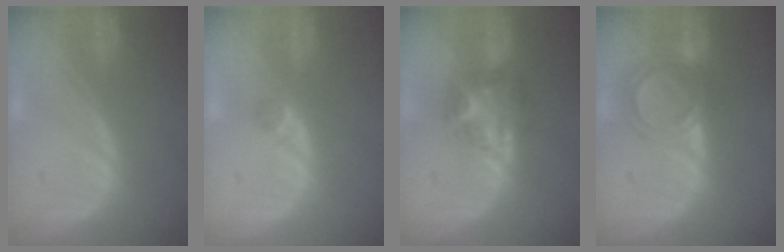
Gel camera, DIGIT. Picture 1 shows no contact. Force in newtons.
{"total": 1.3, "press": 1.1, "slide": 0.7}
{"total": 6.5, "press": 6.1, "slide": 2.3}
{"total": 6.1, "press": 5.2, "slide": 3.2}